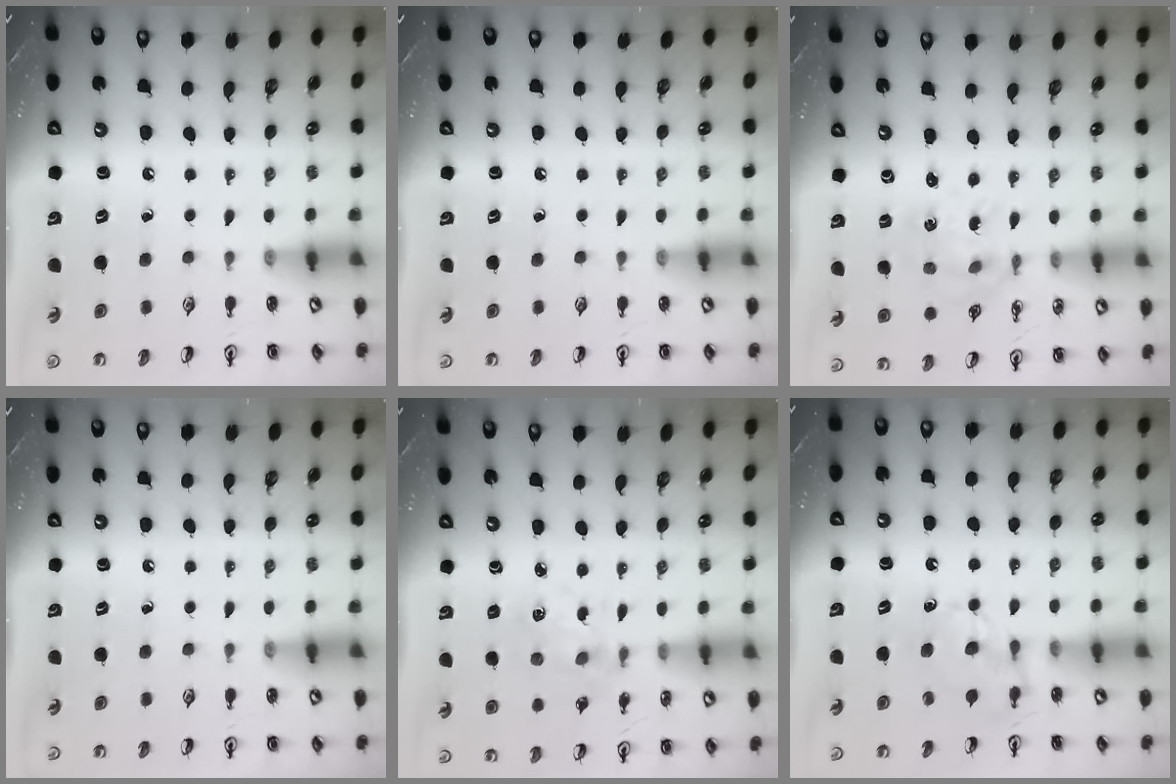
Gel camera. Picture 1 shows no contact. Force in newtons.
{"total": 0.0}
{"total": 0.9, "press": 0.9, "slide": 0.1}
{"total": 0.0}
{"total": 1.3, "press": 1.3, "slide": 0.1}
{"total": 6.0, "press": 6.0, "slide": 0.5}